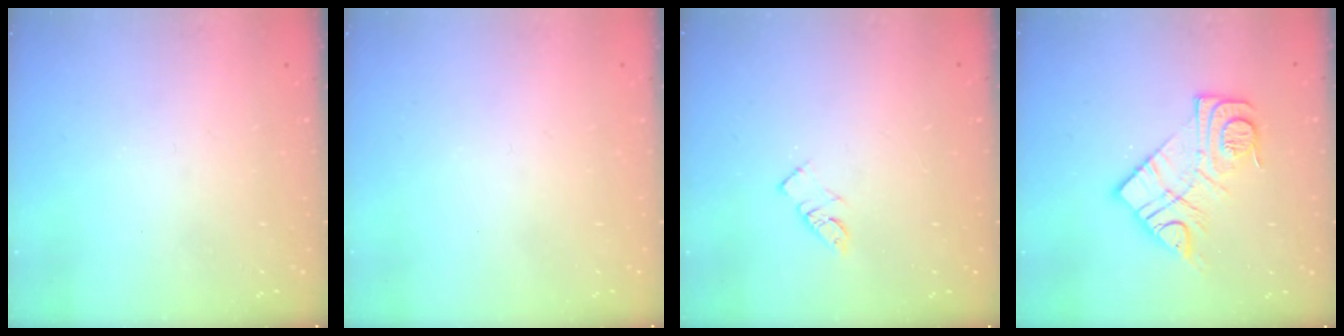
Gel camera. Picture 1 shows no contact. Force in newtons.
{"total": 1.7, "press": 1.6, "slide": 0.1}
{"total": 4.0, "press": 4.0, "slide": 0.4}
{"total": 13.2, "press": 13.2, "slide": 1.0}